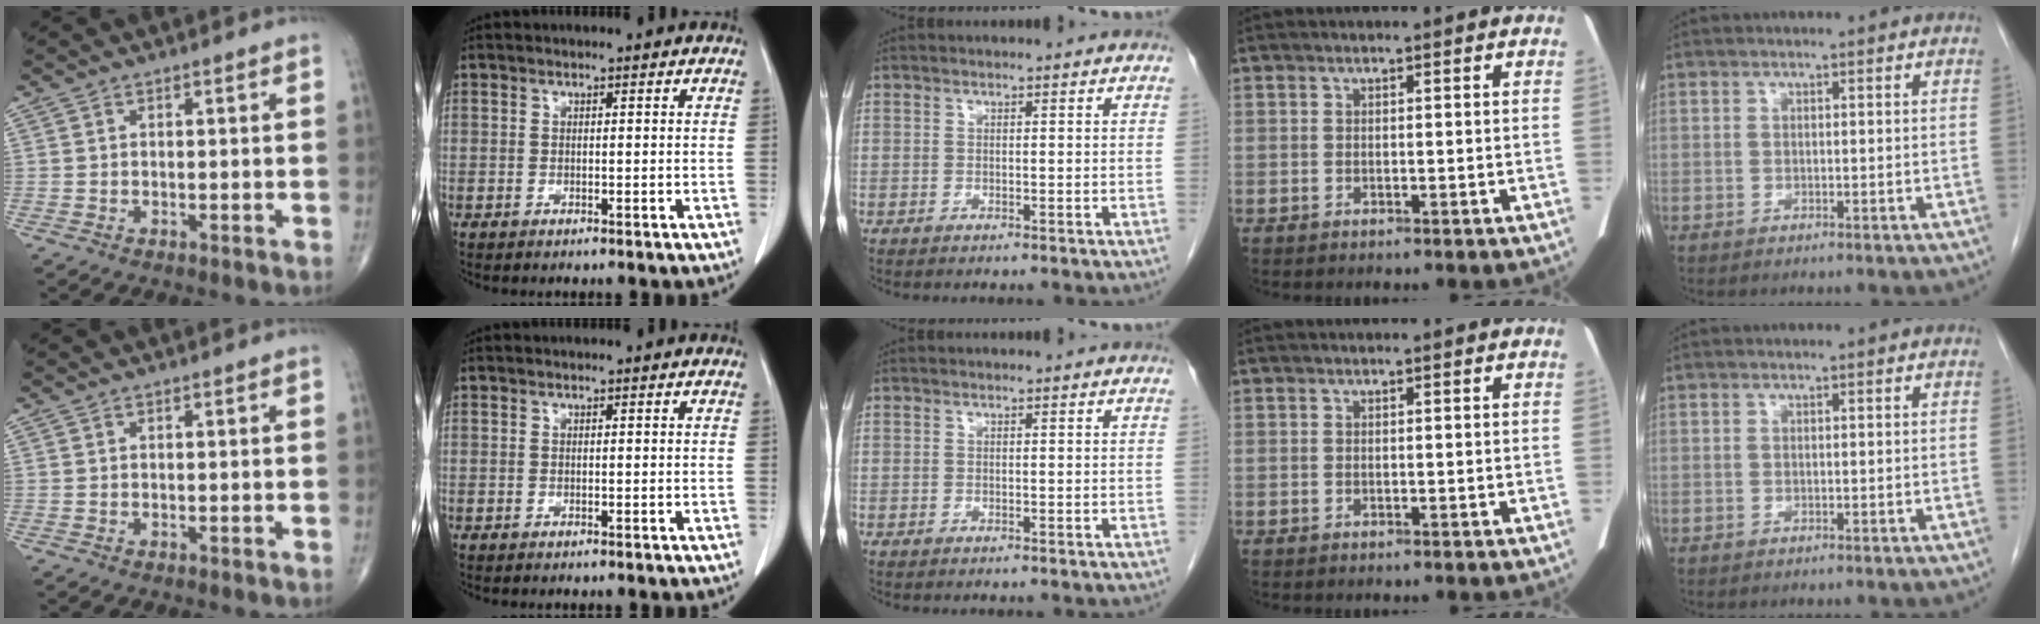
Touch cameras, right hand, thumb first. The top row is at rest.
{}